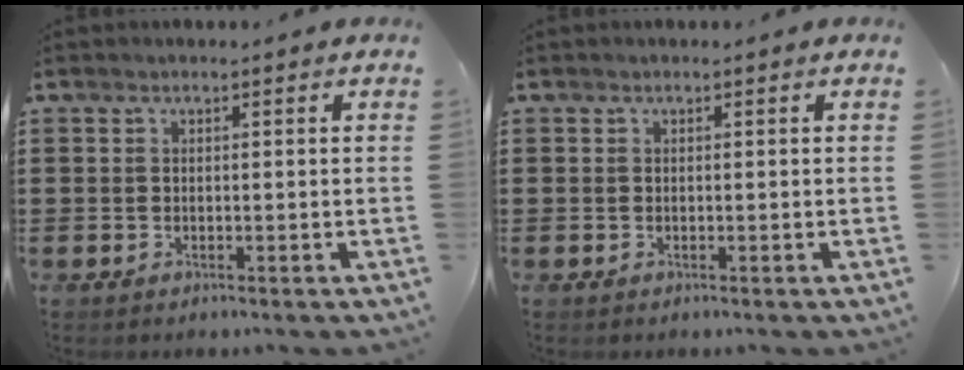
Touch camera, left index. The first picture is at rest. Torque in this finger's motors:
{"motor_torque": [-0.02, -0.05, 0.00, 0.01]}